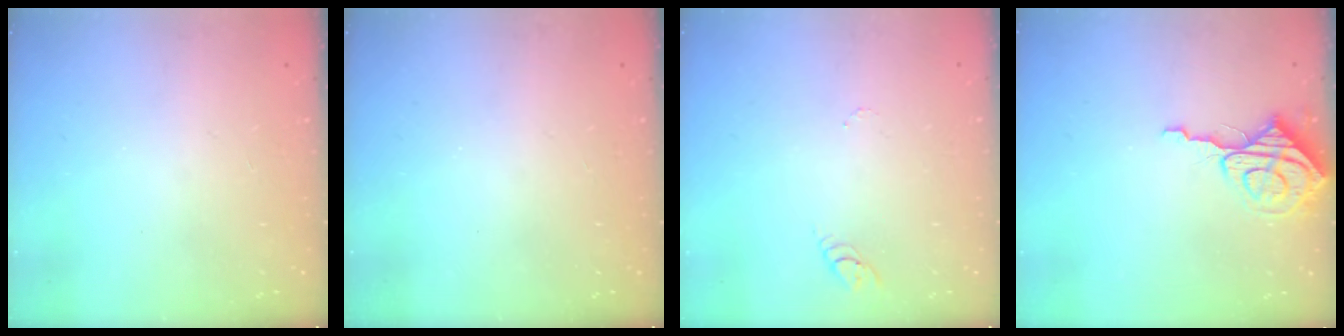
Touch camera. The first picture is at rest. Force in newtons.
{"total": 0.0}
{"total": 2.9, "press": 2.9, "slide": 0.4}
{"total": 8.1, "press": 8.1, "slide": 0.7}